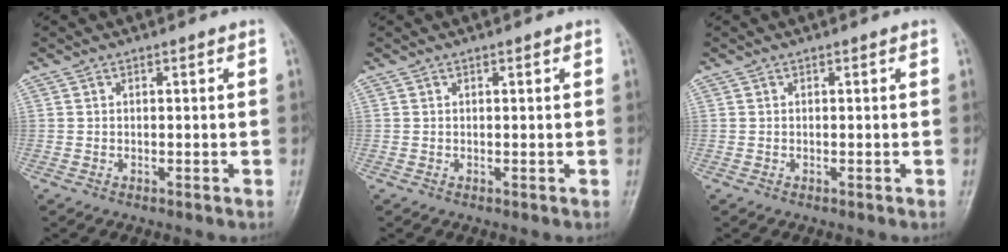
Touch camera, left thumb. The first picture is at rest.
{"total": 0.5, "force": [0.3, 0.1, 0.4], "torque": [-0.007, 0.000, 0.003]}
{"total": 0.0}